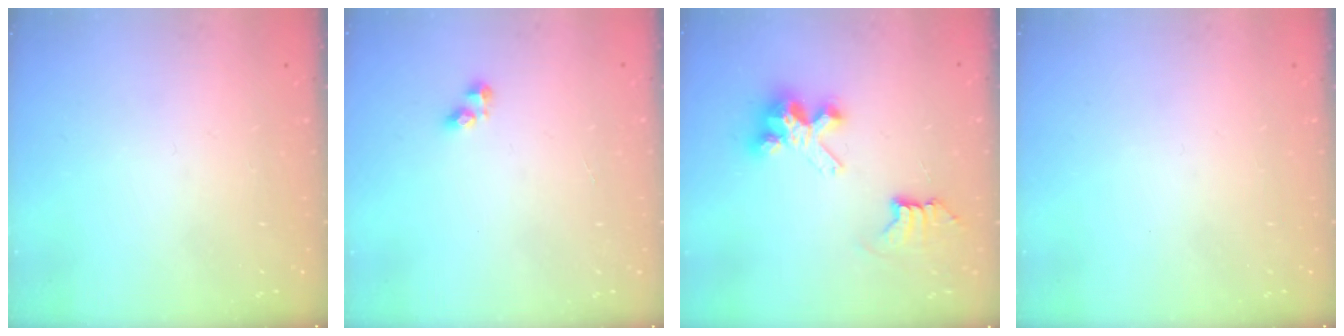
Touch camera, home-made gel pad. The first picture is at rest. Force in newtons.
{"total": 2.9, "press": 2.9, "slide": 0.4}
{"total": 7.9, "press": 7.9, "slide": 0.2}
{"total": 0.0}